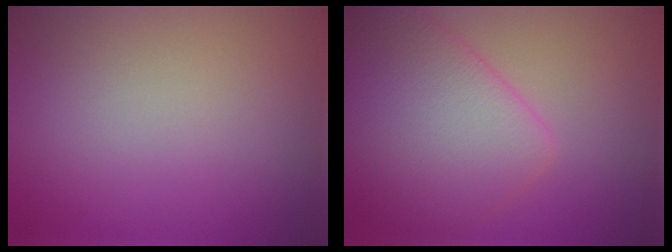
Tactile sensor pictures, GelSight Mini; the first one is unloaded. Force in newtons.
{"total": 7.2, "press": 7.2, "slide": 0.3}